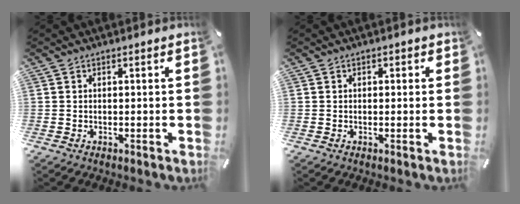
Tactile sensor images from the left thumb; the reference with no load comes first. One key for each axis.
{"total": 0.7, "fx": 0.0, "fy": 0.7, "fz": 0.2, "tx": 0.004, "ty": 0.002, "tz": -0.003}